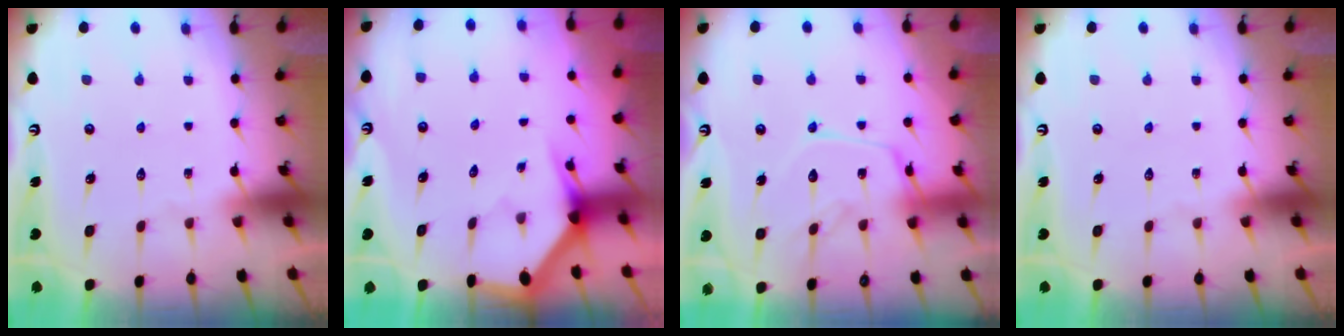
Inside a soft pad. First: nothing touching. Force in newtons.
{"total": 3.1, "press": 3.1, "slide": 0.2}
{"total": 14.5, "press": 14.5, "slide": 1.0}
{"total": 0.0}